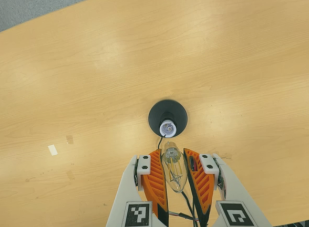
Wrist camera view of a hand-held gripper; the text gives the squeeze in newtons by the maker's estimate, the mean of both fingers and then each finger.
{"total": 18.4, "left": 19.9, "right": 16.9}